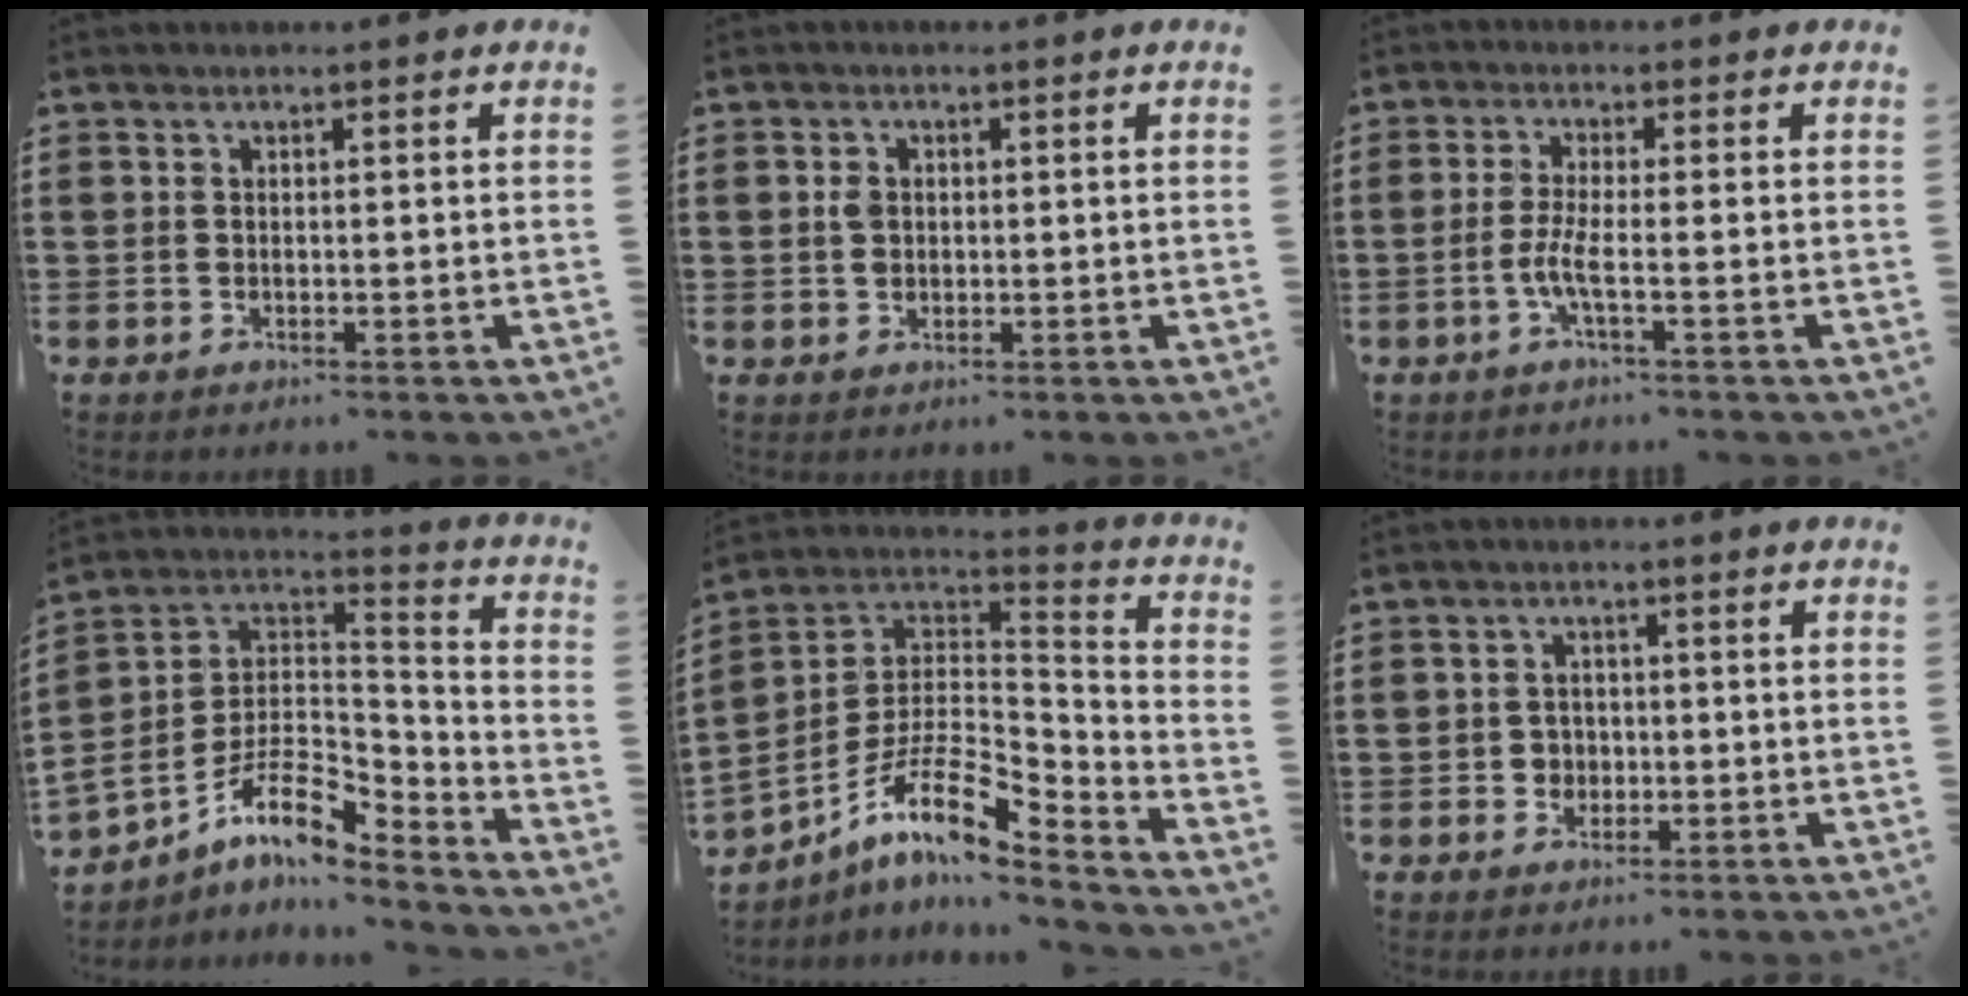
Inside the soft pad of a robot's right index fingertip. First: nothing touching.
{"total": 2.1, "force": [0.3, 1.5, 1.3], "torque": [-0.030, 0.008, 0.004]}
{"total": 4.0, "force": [-1.7, 0.2, 3.6], "torque": [-0.085, -0.011, -0.040]}
{"total": 9.0, "force": [-6.0, 3.6, 5.6], "torque": [-0.131, -0.008, -0.121]}
{"total": 11.5, "force": [-6.8, 3.3, 8.6], "torque": [-0.185, -0.009, -0.138]}
{"total": 2.8, "force": [-0.8, 2.6, 0.6], "torque": [-0.020, 0.005, -0.020]}